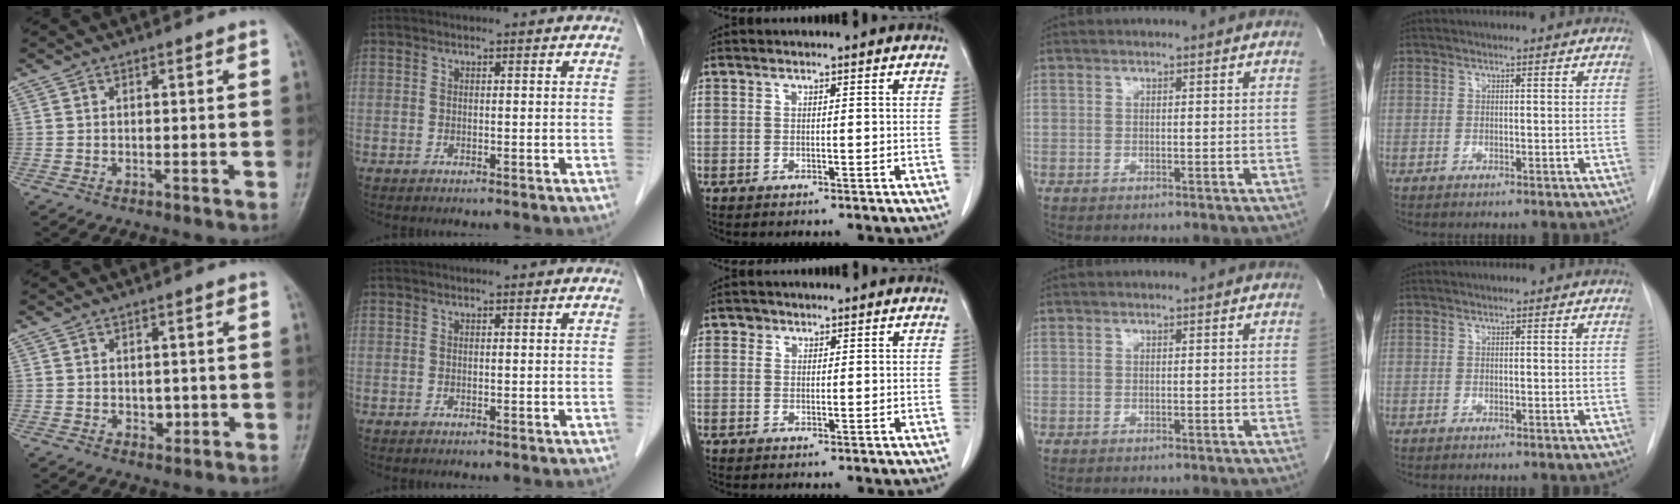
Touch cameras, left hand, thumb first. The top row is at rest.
{"thumb": {"total": 2.4, "force": [-0.3, 1.8, 1.6], "torque": [-0.008, 0.001, -0.001]}, "middle": {"total": 1.1, "force": [0.6, 0.8, 0.1], "torque": [0.005, -0.001, 0.007]}}